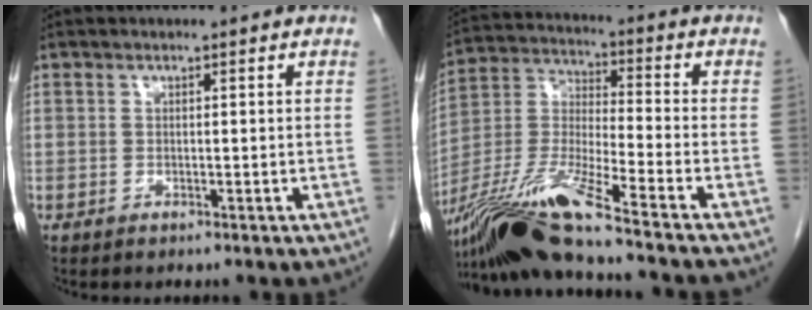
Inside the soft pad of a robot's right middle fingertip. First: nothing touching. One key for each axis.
{"total": 16.4, "fx": -12.7, "fy": -1.5, "fz": 10.3, "tx": -0.221, "ty": -0.023, "tz": -0.241}